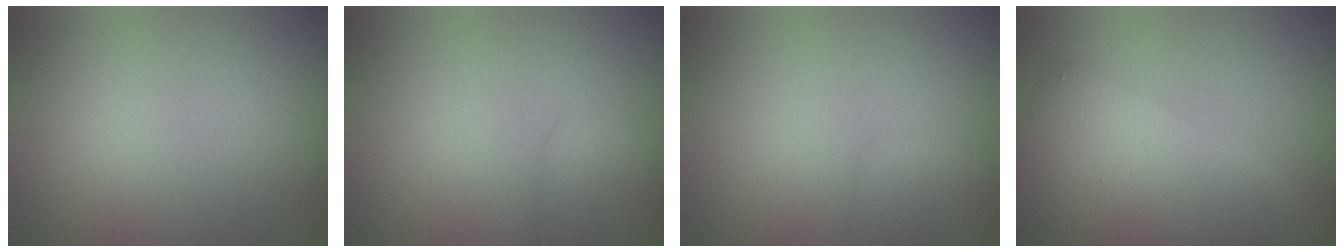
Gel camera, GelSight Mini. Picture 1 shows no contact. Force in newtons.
{"total": 2.2, "press": 2.2, "slide": 0.1}
{"total": 1.7, "press": 1.7, "slide": 0.1}
{"total": 8.1, "press": 8.1, "slide": 0.2}